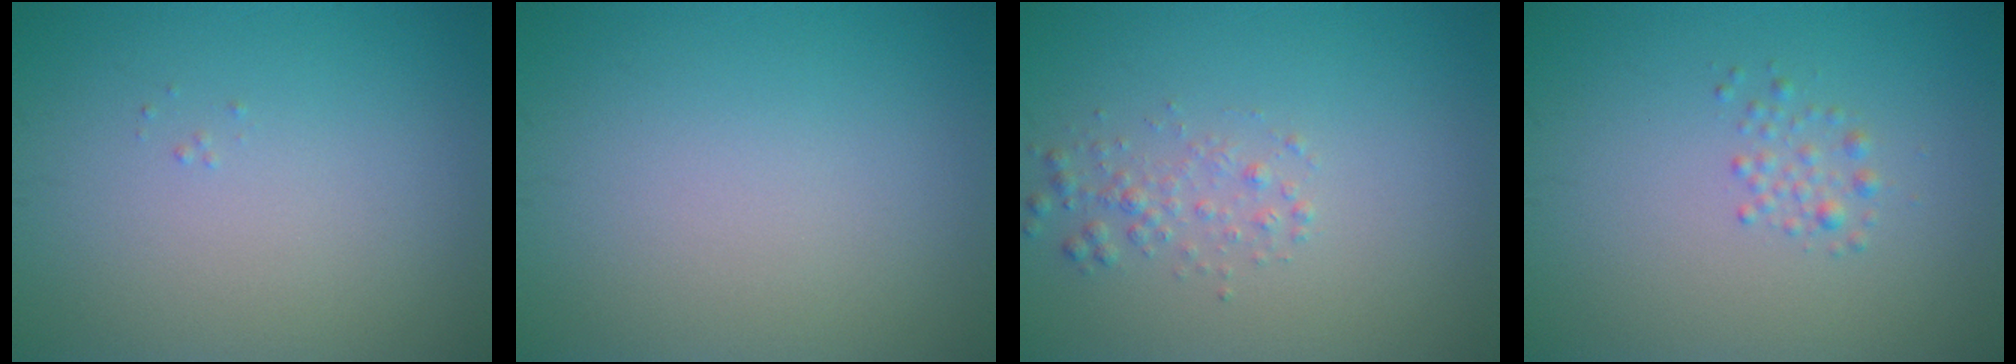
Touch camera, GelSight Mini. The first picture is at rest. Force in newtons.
{"total": 0.0}
{"total": 1.6, "press": 1.6, "slide": 0.0}
{"total": 1.3, "press": 1.3, "slide": 0.1}